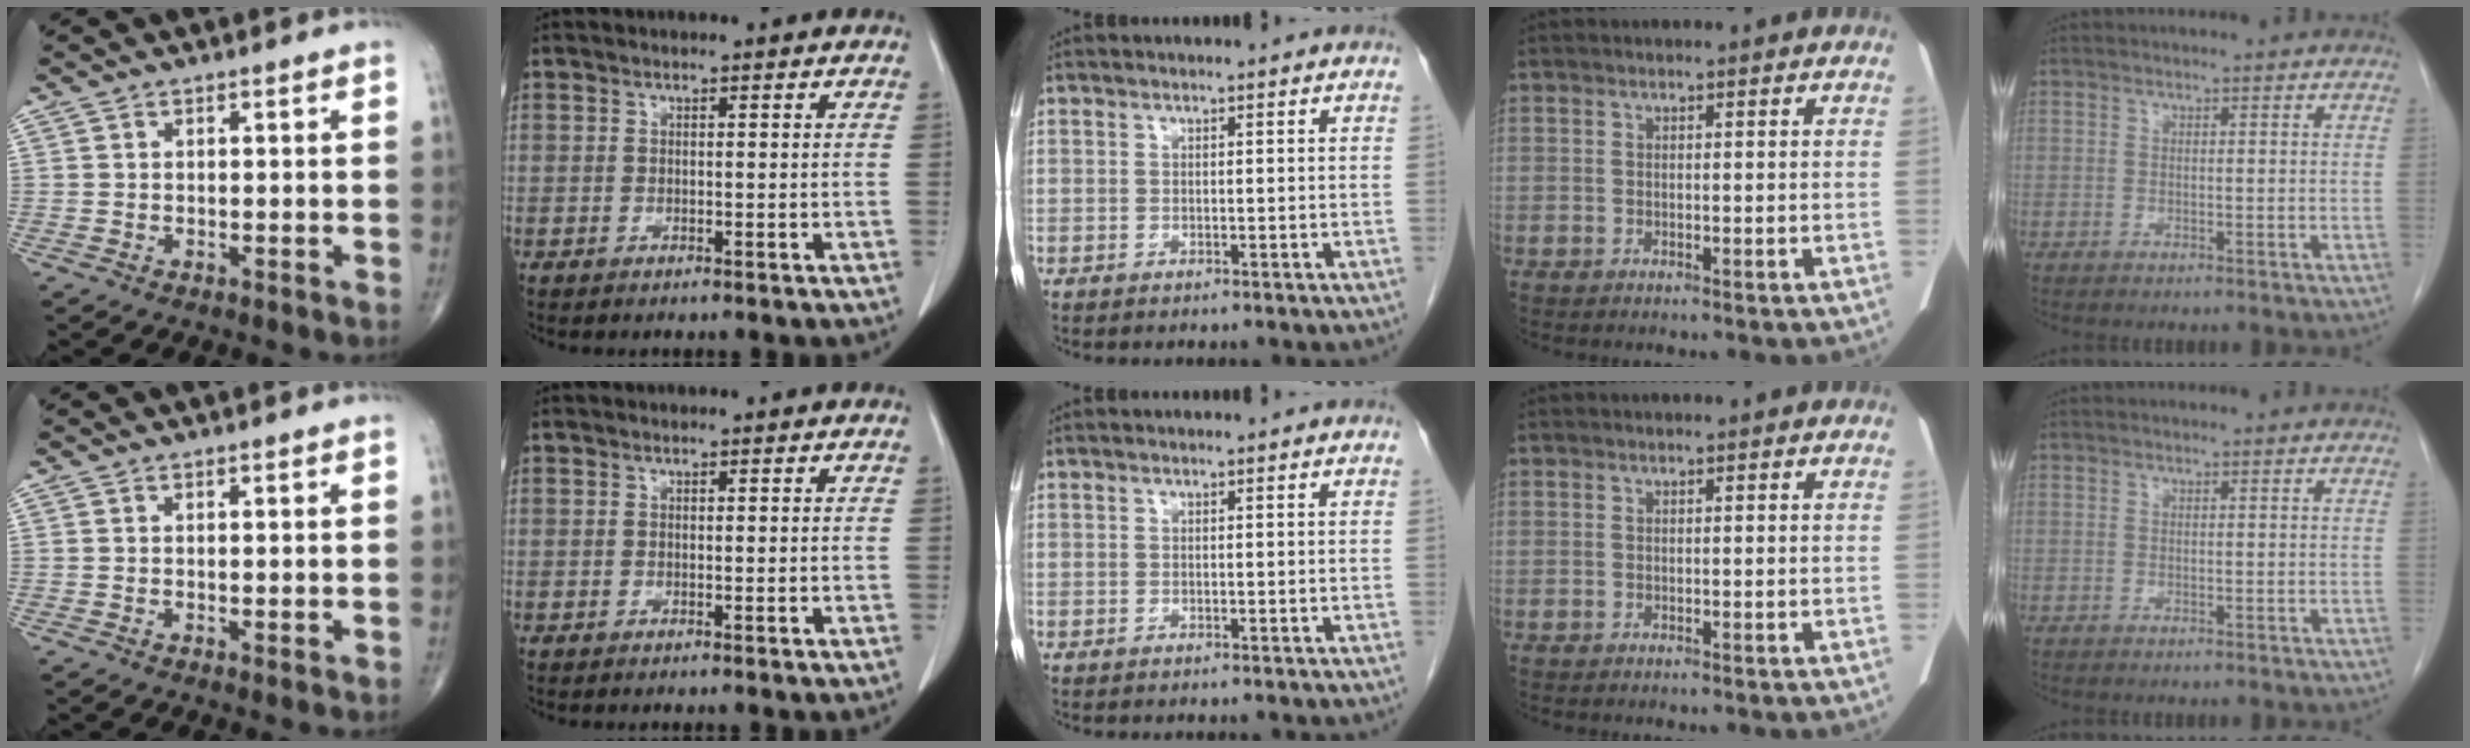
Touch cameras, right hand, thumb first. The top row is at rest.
{"thumb": {"total": 0.7, "force": [0.1, 0.1, 0.7], "torque": [-0.017, -0.004, 0.003]}}